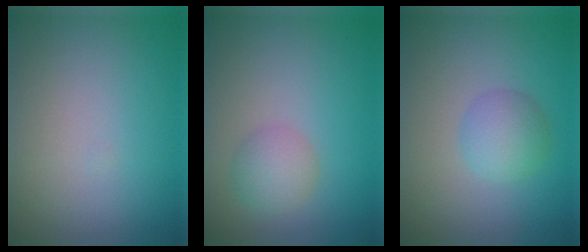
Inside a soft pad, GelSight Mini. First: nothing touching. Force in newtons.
{"total": 2.3, "press": 2.3, "slide": 0.0}
{"total": 2.7, "press": 2.7, "slide": 0.0}